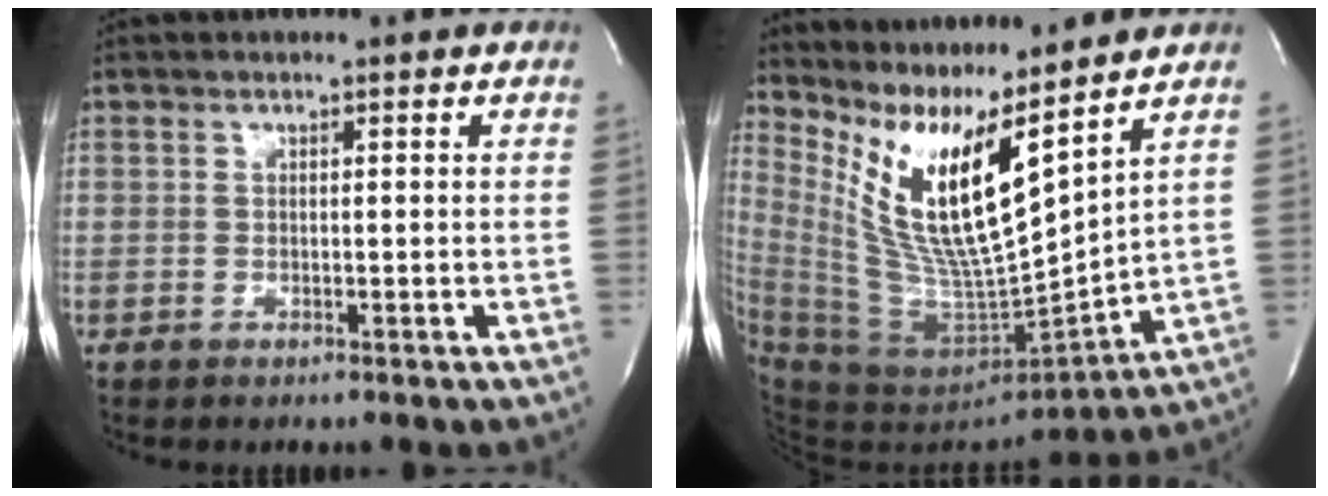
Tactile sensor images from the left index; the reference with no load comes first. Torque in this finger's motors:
{"motor_torque": [1.77, -0.37, 1.05, 0.21]}